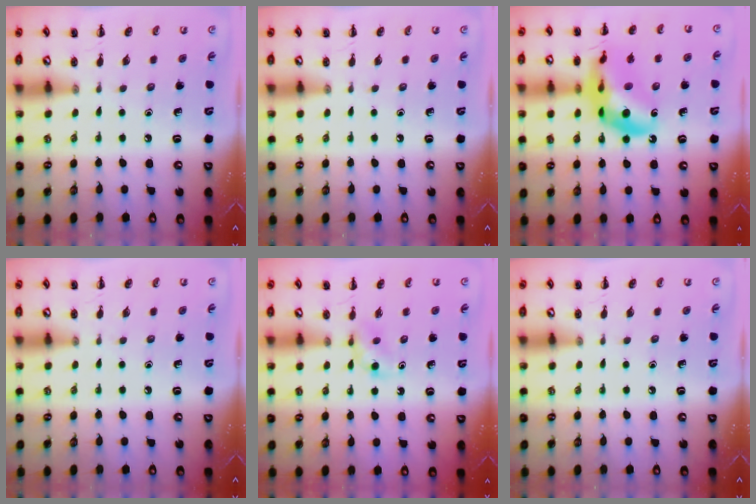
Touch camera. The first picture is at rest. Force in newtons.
{"total": 0.0}
{"total": 19.0, "press": 18.5, "slide": 4.2}
{"total": 0.0}
{"total": 2.7, "press": 2.4, "slide": 1.1}
{"total": 0.0}